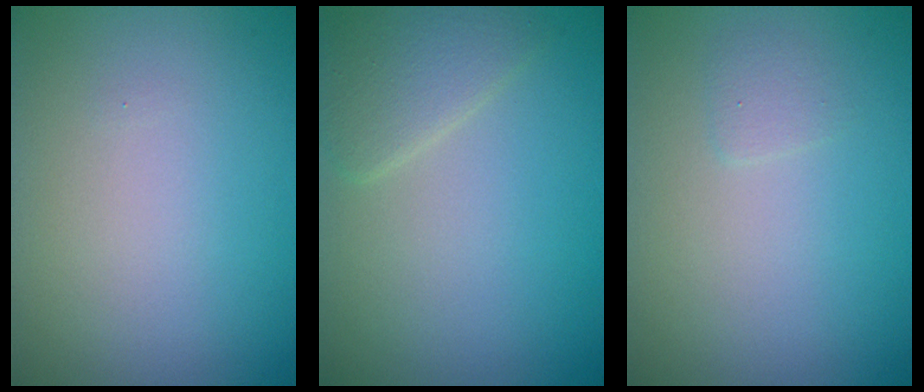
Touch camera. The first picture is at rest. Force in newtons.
{"total": 2.4, "press": 2.4, "slide": 0.2}
{"total": 0.7, "press": 0.7, "slide": 0.1}